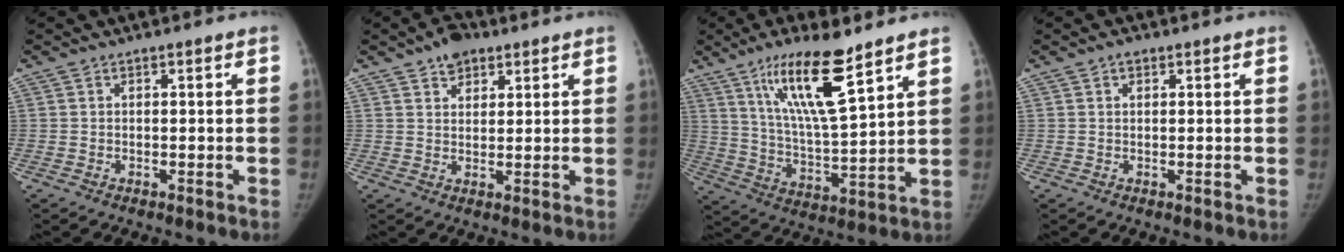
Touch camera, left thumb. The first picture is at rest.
{"total": 5.8, "force": [3.6, 3.6, 2.8], "torque": [-0.020, -0.014, 0.057]}
{"total": 15.9, "force": [9.7, 3.1, 12.2], "torque": [-0.211, -0.053, 0.188]}
{"total": 1.4, "force": [0.7, 0.8, 0.9], "torque": [-0.010, 0.000, 0.010]}